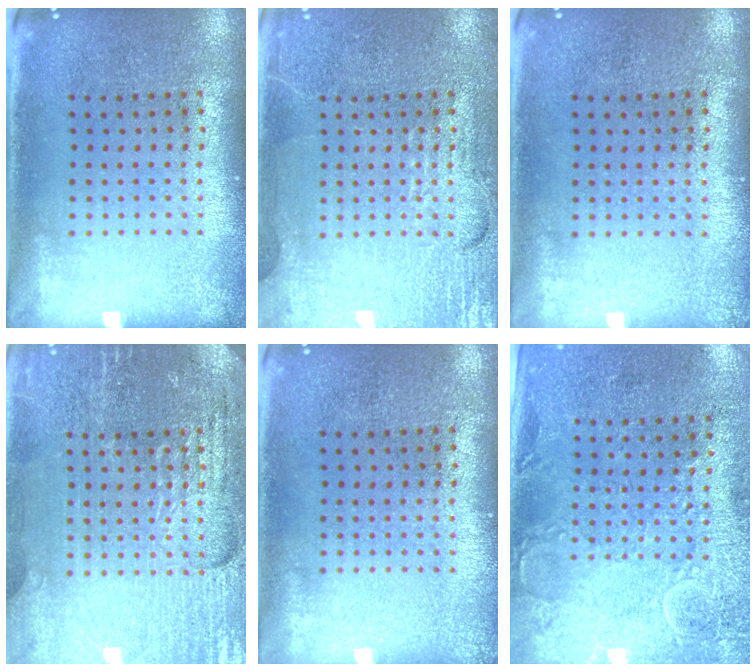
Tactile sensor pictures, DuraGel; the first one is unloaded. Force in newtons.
{"total": 4.9, "press": 4.9, "slide": 0.6}
{"total": 0.0}
{"total": 4.3, "press": 4.2, "slide": 1.2}
{"total": 0.0}
{"total": 2.9, "press": 2.5, "slide": 1.5}